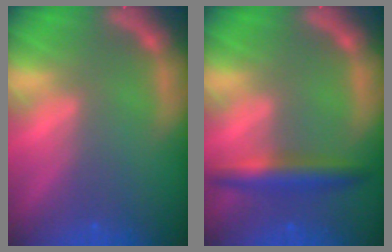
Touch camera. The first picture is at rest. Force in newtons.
{"total": 4.0}